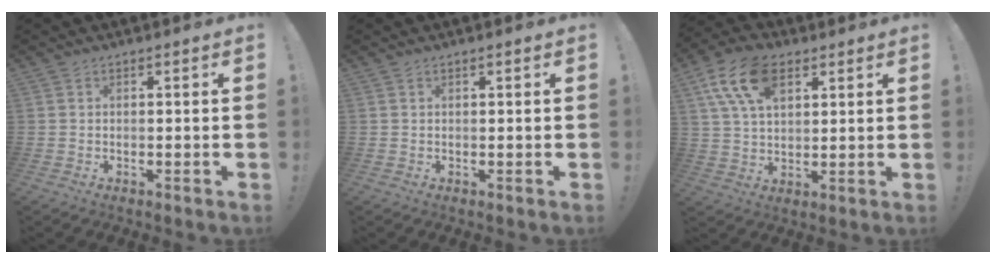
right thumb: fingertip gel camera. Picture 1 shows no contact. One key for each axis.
{"total": 0.7, "fx": 0.4, "fy": -0.2, "fz": 0.5, "tx": -0.004, "ty": -0.004, "tz": 0.005}
{"total": 14.8, "fx": 7.0, "fy": 8.7, "fz": 9.6, "tx": -0.177, "ty": -0.016, "tz": 0.128}